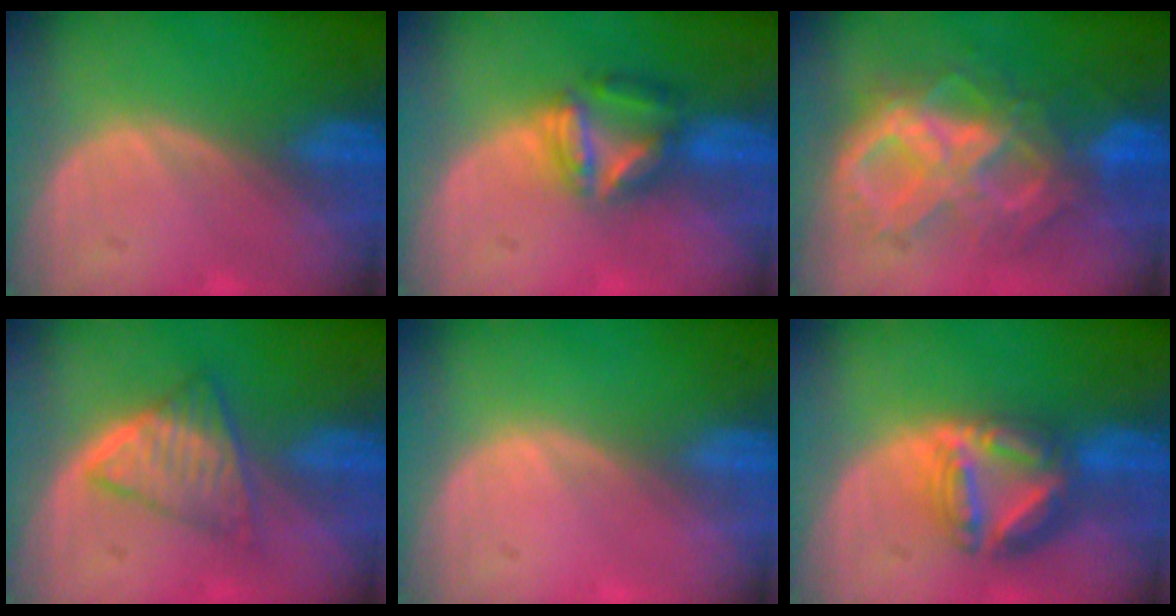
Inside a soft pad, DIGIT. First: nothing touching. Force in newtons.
{"total": 5.7, "press": 5.7, "slide": 0.4}
{"total": 10.7, "press": 10.6, "slide": 1.1}
{"total": 5.7, "press": 5.5, "slide": 1.6}
{"total": 0.0}
{"total": 8.1, "press": 7.0, "slide": 4.0}